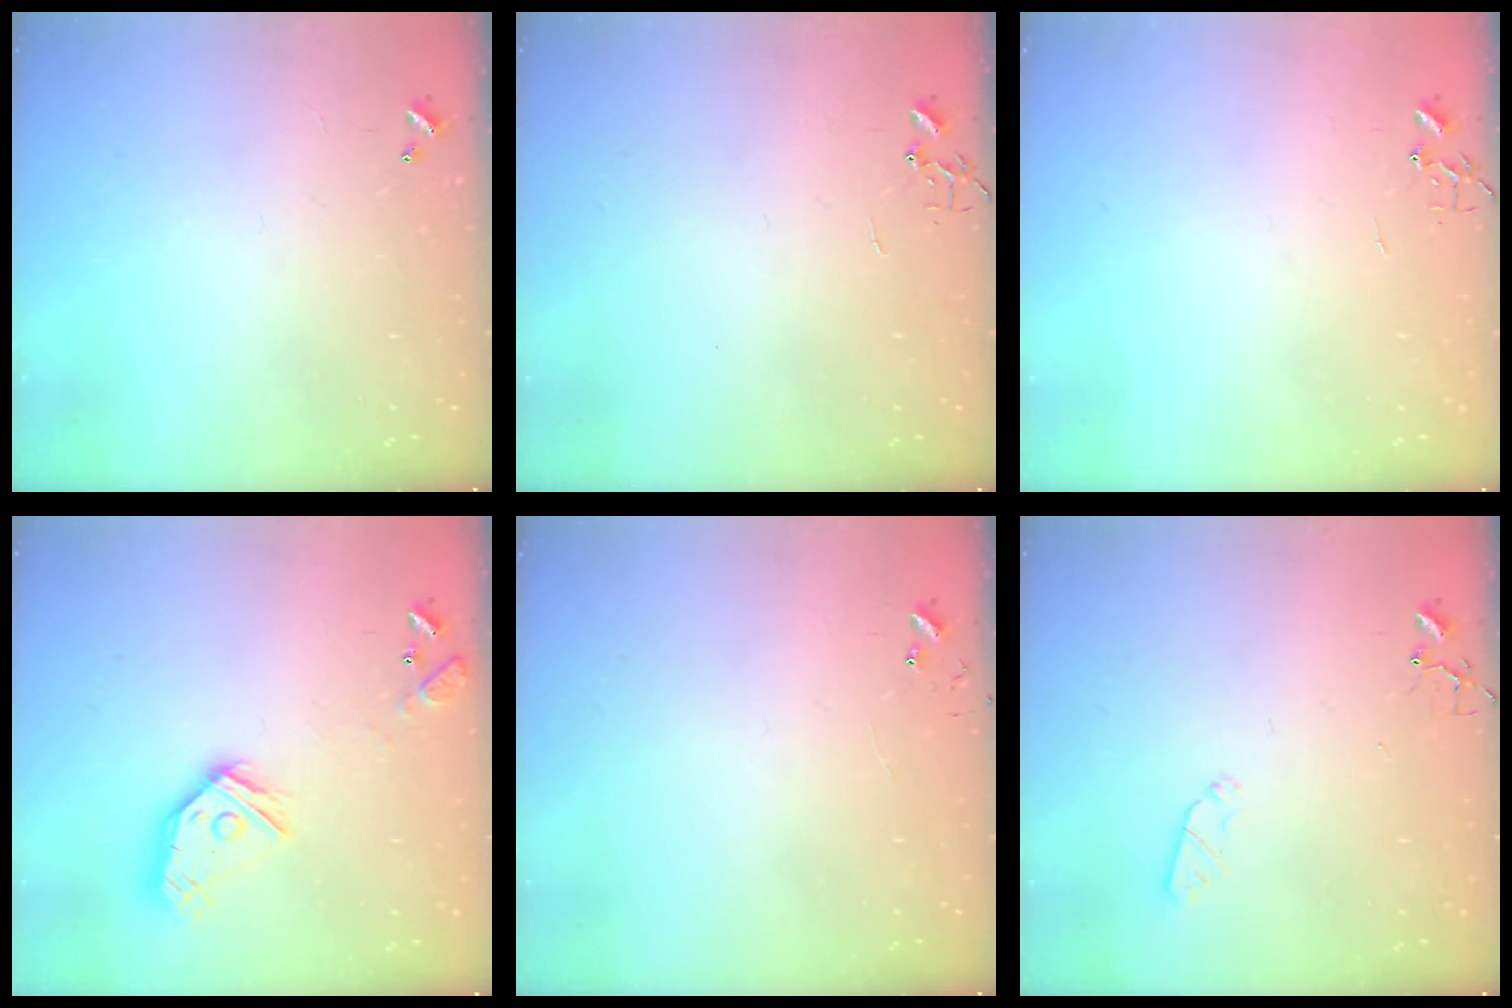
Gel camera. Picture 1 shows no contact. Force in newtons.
{"total": 0.0}
{"total": 0.0}
{"total": 14.1, "press": 14.1, "slide": 1.1}
{"total": 4.7, "press": 4.7, "slide": 0.5}
{"total": 4.5, "press": 4.5, "slide": 0.4}